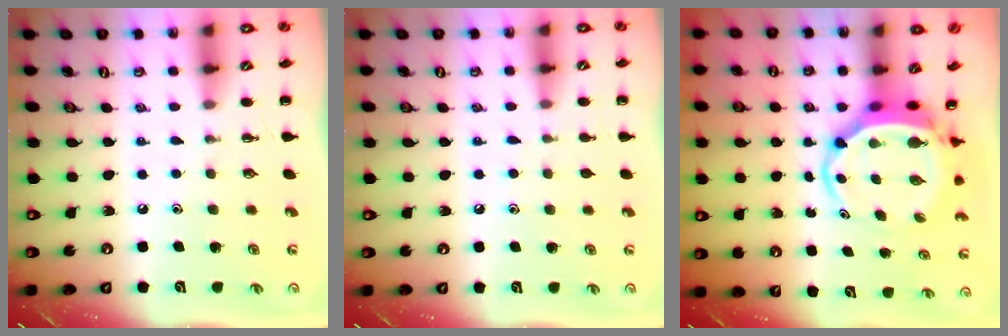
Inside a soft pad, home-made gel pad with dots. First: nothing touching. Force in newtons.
{"total": 4.6, "press": 4.4, "slide": 1.5}
{"total": 6.4, "press": 6.2, "slide": 1.8}